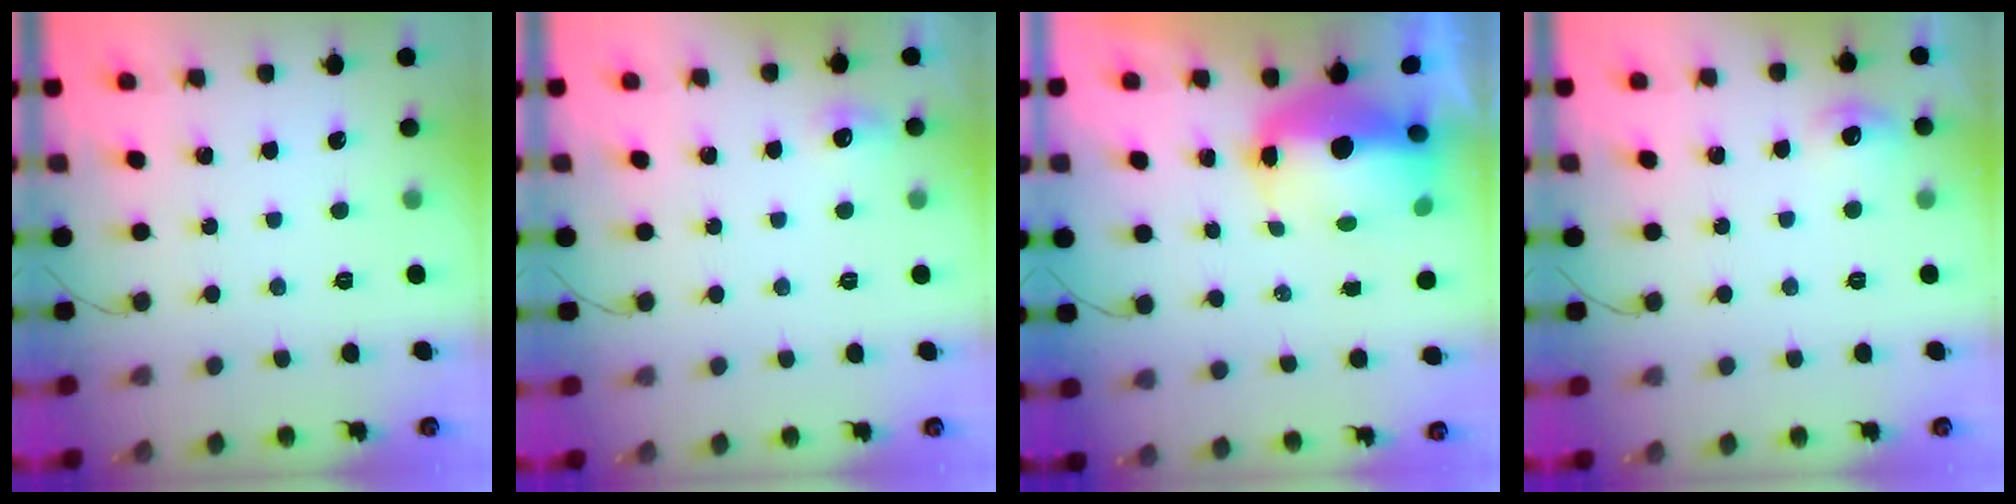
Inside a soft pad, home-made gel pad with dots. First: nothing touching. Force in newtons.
{"total": 12.3, "press": 5.1, "slide": 11.2}
{"total": 10.6, "press": 10.4, "slide": 1.7}
{"total": 6.9, "press": 6.8, "slide": 1.3}